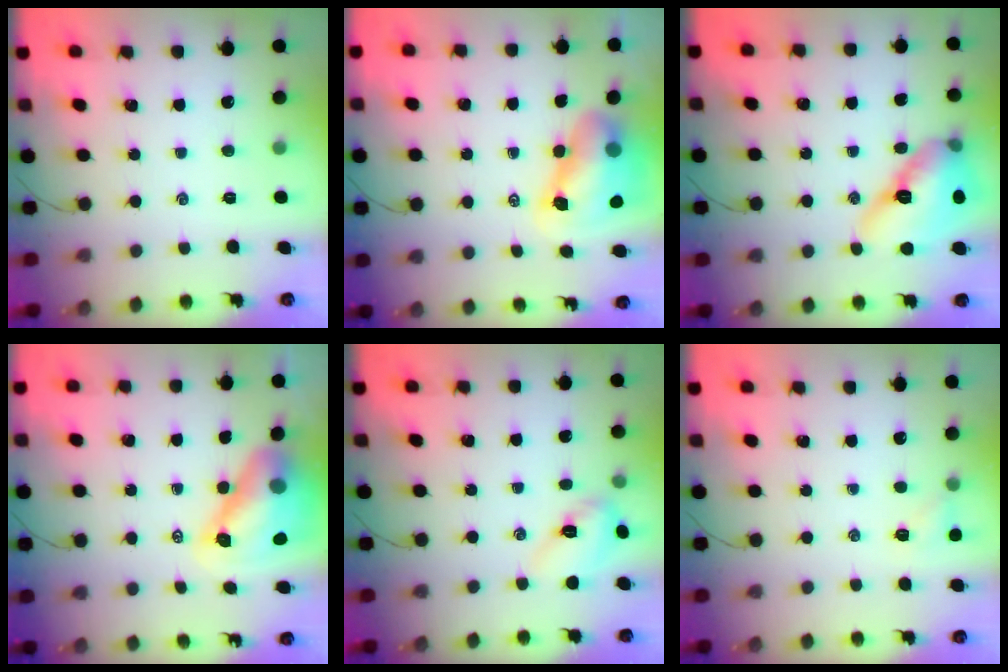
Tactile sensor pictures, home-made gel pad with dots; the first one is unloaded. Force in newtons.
{"total": 10.3, "press": 10.0, "slide": 2.5}
{"total": 15.0, "press": 14.4, "slide": 4.2}
{"total": 13.0, "press": 12.3, "slide": 4.3}
{"total": 7.1, "press": 7.1, "slide": 0.1}
{"total": 4.8, "press": 4.7, "slide": 1.0}